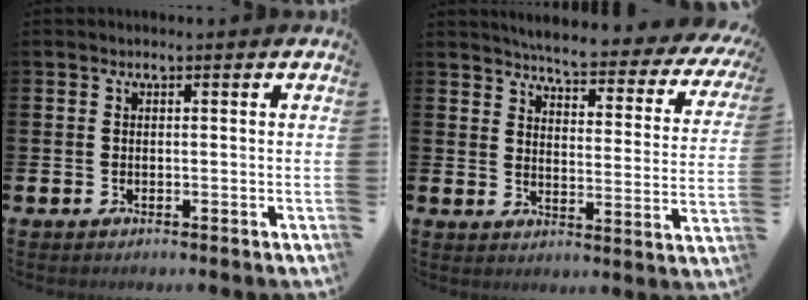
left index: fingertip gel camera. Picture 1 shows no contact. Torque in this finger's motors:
{"motor_torque": [1.09, -1.05, 0.39, 0.11]}